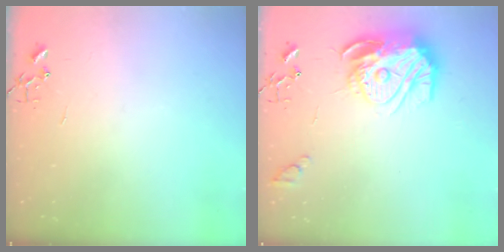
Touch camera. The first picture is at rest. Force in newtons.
{"total": 16.7, "press": 16.7, "slide": 1.6}